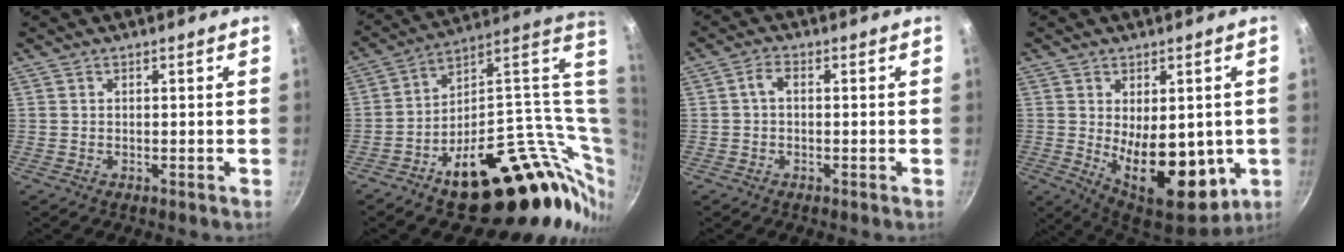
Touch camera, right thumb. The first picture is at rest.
{"total": 28.3, "force": [6.3, 14.7, 23.4], "torque": [-0.302, -0.009, 0.115]}
{"total": 2.3, "force": [-0.2, 1.4, 1.9], "torque": [-0.039, 0.012, -0.006]}
{"total": 16.8, "force": [-2.1, 9.1, 14.0], "torque": [-0.166, -0.031, -0.011]}